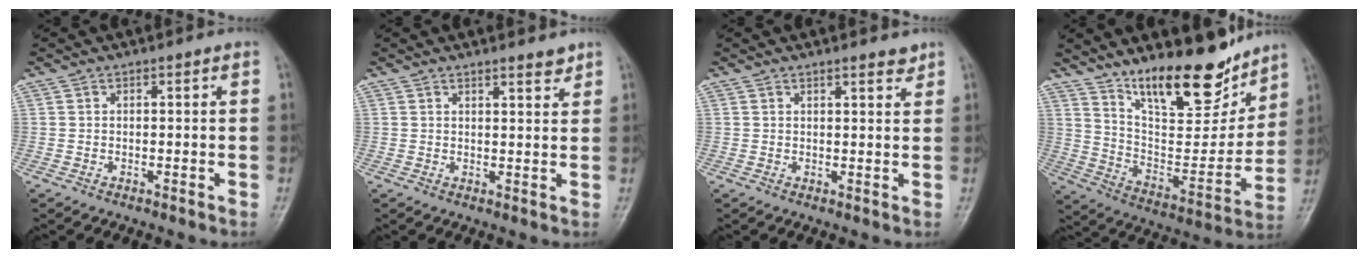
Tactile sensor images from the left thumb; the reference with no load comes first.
{"total": 2.6, "force": [2.2, 0.6, 1.2], "torque": [-0.008, -0.018, 0.032]}
{"total": 2.3, "force": [2.0, 0.6, 1.1], "torque": [-0.006, -0.014, 0.027]}
{"total": 19.8, "force": [14.7, 6.5, 11.6], "torque": [-0.135, -0.097, 0.252]}